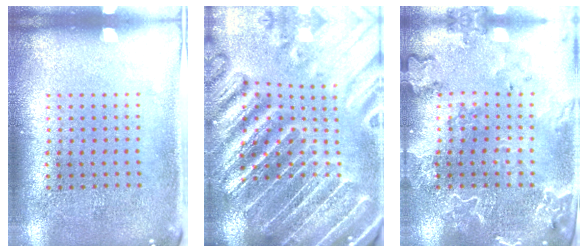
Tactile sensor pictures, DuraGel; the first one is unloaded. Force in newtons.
{"total": 5.0, "press": 4.4, "slide": 2.3}
{"total": 2.5, "press": 2.4, "slide": 0.8}